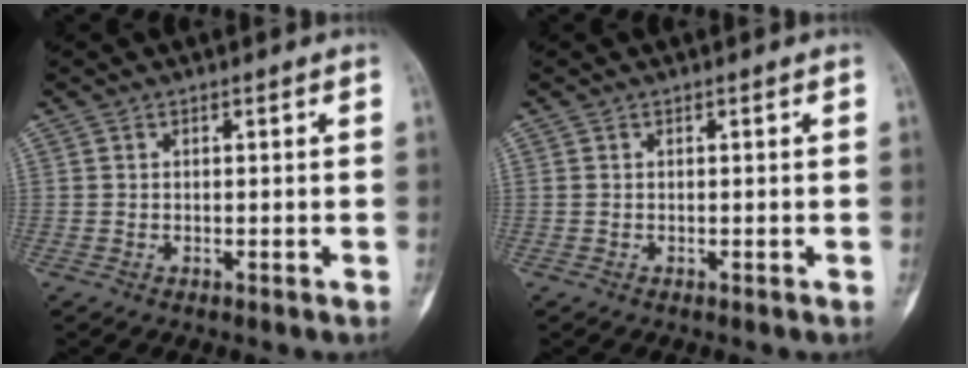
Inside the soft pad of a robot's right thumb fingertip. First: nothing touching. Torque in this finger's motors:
{"motor_torque": [0.03, -0.02, 0.18, 0.19, 0.06]}